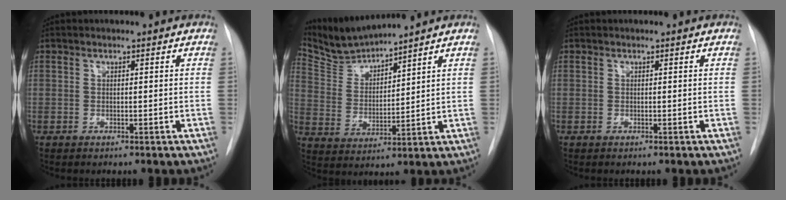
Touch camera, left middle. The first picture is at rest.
{"total": 7.8, "force": [7.7, -0.3, 1.0], "torque": [-0.040, 0.006, 0.168]}
{"total": 0.0}